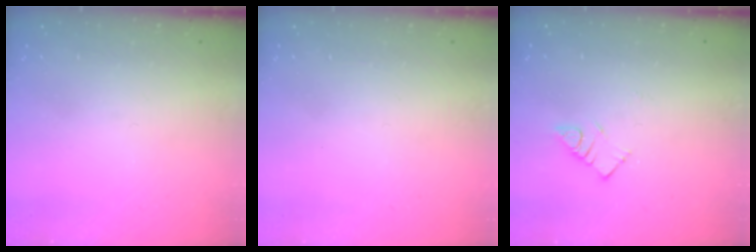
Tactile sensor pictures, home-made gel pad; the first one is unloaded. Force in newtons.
{"total": 1.8, "press": 1.8, "slide": 0.2}
{"total": 3.8, "press": 3.7, "slide": 0.5}